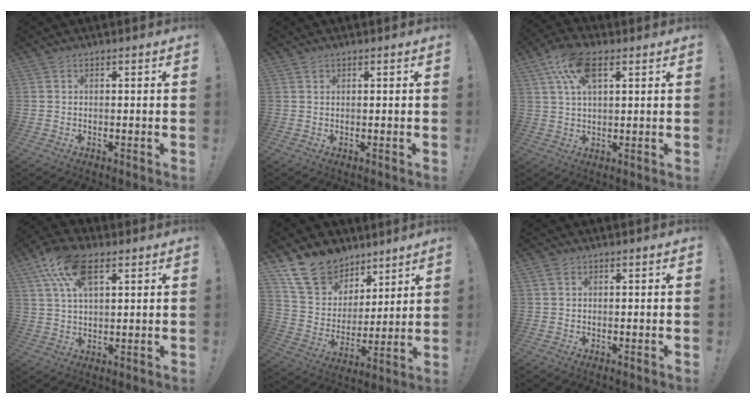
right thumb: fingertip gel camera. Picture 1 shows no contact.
{"total": 0.5, "force": [0.4, 0.2, 0.2], "torque": [-0.003, -0.001, 0.008]}
{"total": 10.6, "force": [4.6, 4.9, 8.2], "torque": [-0.150, 0.002, 0.088]}
{"total": 12.7, "force": [6.2, 6.2, 9.2], "torque": [-0.172, -0.010, 0.114]}
{"total": 16.1, "force": [10.6, 11.1, 5.1], "torque": [-0.089, -0.062, 0.210]}
{"total": 1.4, "force": [0.7, 0.8, 0.9], "torque": [-0.014, 0.002, 0.012]}